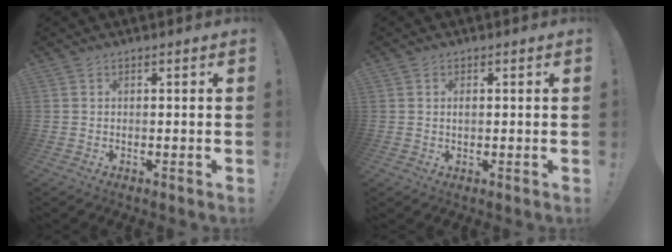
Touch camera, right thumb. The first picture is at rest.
{"total": 1.0, "force": [0.0, 0.7, 0.7], "torque": [-0.014, 0.003, -0.001]}